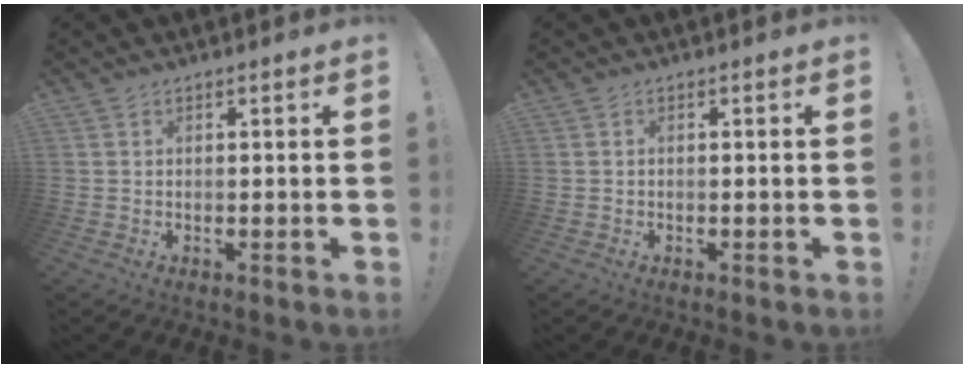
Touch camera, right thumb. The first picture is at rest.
{"total": 0.0}